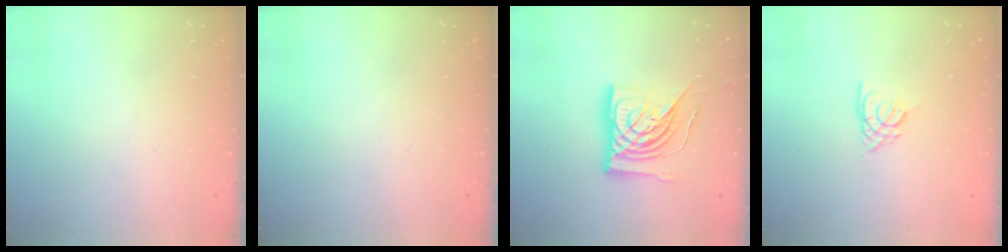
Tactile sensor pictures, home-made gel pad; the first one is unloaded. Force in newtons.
{"total": 0.0}
{"total": 18.6, "press": 18.5, "slide": 2.2}
{"total": 2.6, "press": 2.6, "slide": 0.6}